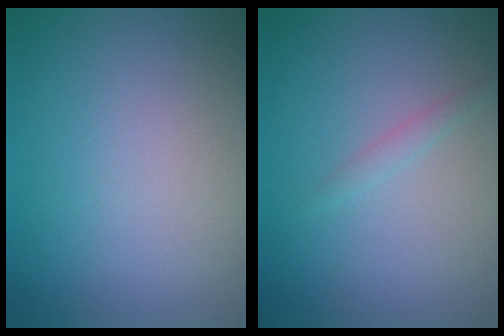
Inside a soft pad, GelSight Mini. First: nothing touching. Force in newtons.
{"total": 0.9, "press": 0.8, "slide": 0.0}